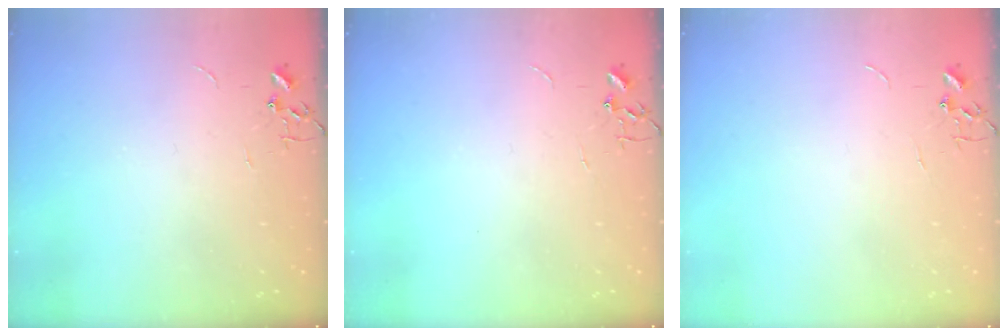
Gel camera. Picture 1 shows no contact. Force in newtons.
{"total": 0.0}
{"total": 0.0}